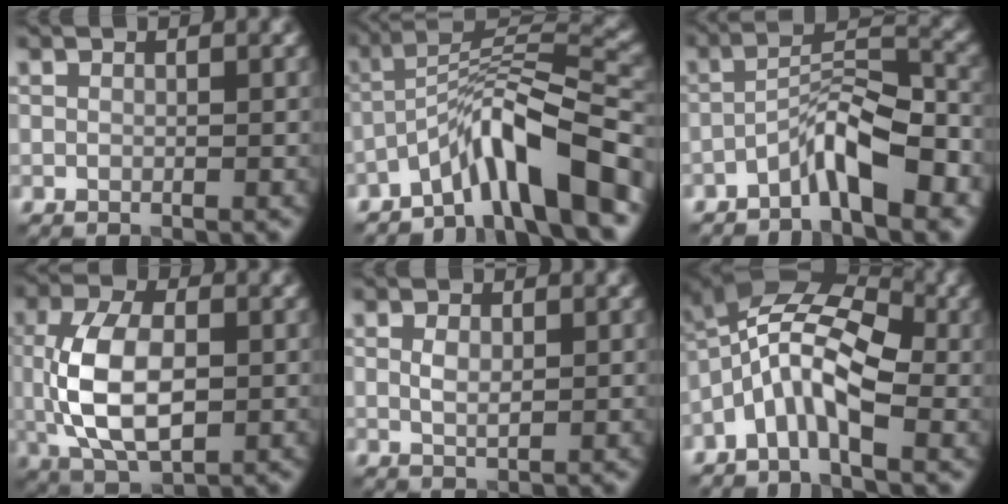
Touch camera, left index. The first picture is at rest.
{"total": 8.8, "force": [-5.6, 1.4, 6.6], "torque": [-0.105, 0.022, -0.102]}
{"total": 5.9, "force": [-3.7, 1.3, 4.3], "torque": [-0.076, 0.017, -0.070]}
{"total": 8.3, "force": [-0.4, 4.7, 6.9], "torque": [-0.146, 0.000, -0.006]}
{"total": 1.6, "force": [0.3, 0.8, 1.3], "torque": [-0.028, -0.001, 0.009]}
{"total": 7.1, "force": [-2.1, 3.1, 6.1], "torque": [-0.116, 0.021, -0.057]}